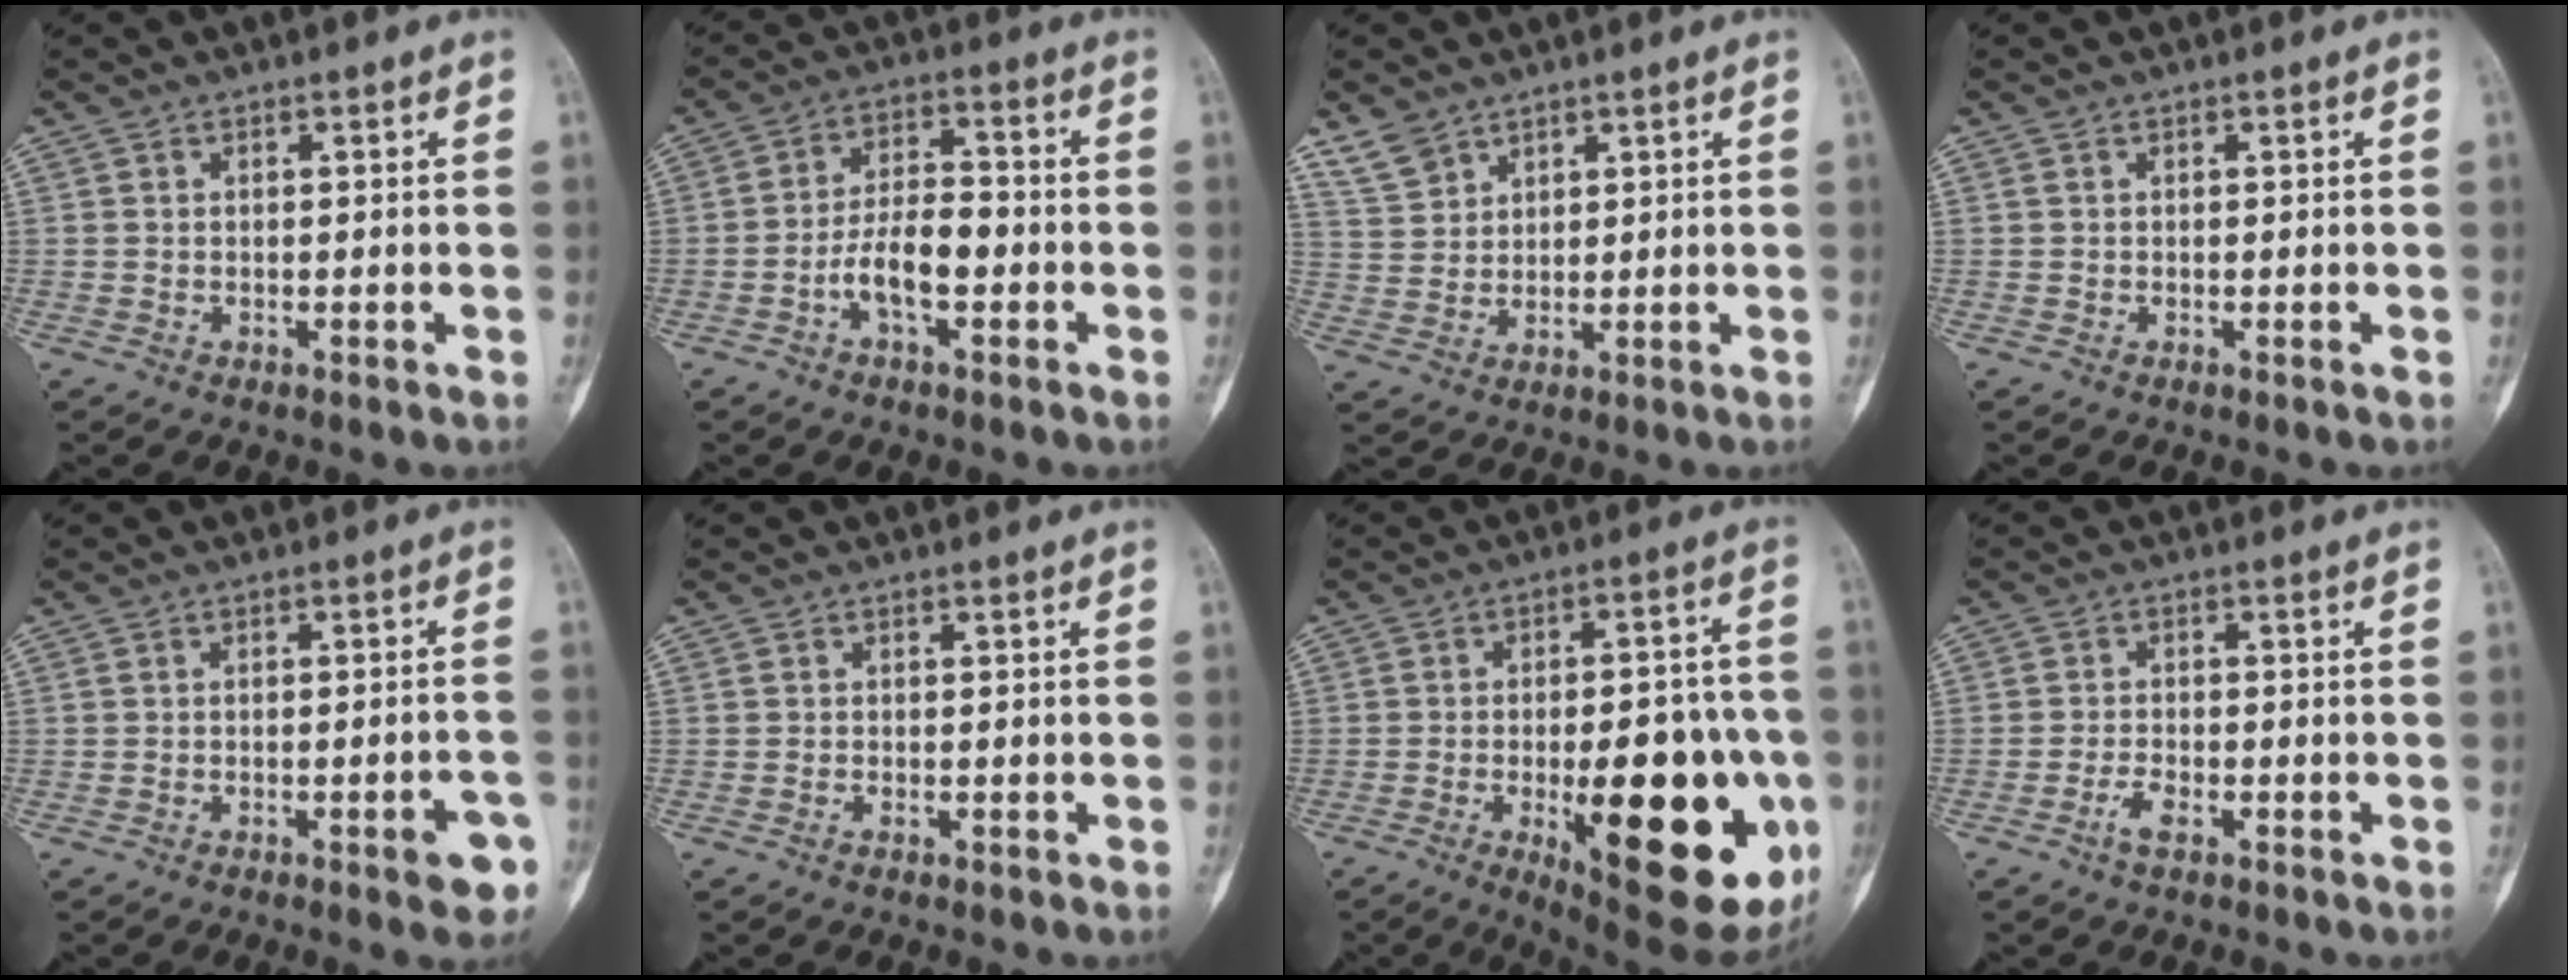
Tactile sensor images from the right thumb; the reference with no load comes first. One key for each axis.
{"total": 8.4, "fx": -2.7, "fy": 3.8, "fz": 7.0, "tx": -0.121, "ty": 0.029, "tz": -0.053}
{"total": 4.8, "fx": 3.7, "fy": 2.8, "fz": 1.0, "tx": -0.008, "ty": -0.016, "tz": 0.080}
{"total": 0.0}
{"total": 5.4, "fx": -2.6, "fy": 1.5, "fz": 4.5, "tx": -0.045, "ty": 0.017, "tz": -0.028}
{"total": 0.6, "fx": -0.3, "fy": 0.3, "fz": 0.4, "tx": -0.011, "ty": 0.003, "tz": -0.006}
{"total": 27.0, "fx": -6.9, "fy": 10.1, "fz": 24.1, "tx": -0.272, "ty": 0.000, "tz": -0.073}
{"total": 2.9, "fx": -1.7, "fy": 1.2, "fz": 2.1, "tx": -0.045, "ty": 0.010, "tz": -0.034}